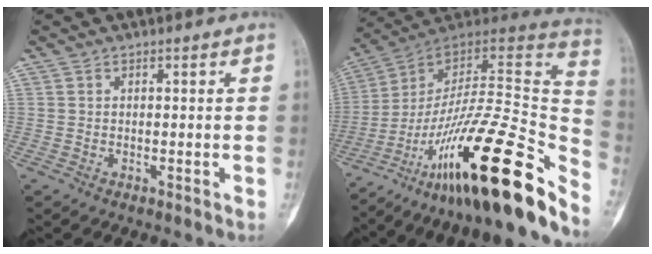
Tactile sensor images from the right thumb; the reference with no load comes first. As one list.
[{"total": 33.8, "force": [-19.9, 7.7, 26.1], "torque": [-0.340, 0.071, -0.316]}]